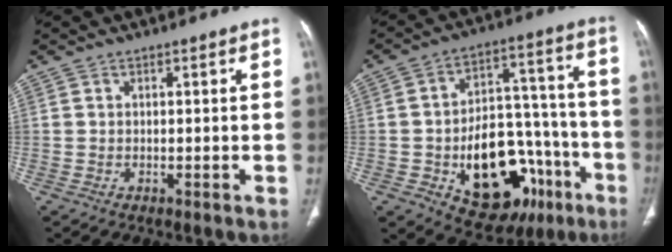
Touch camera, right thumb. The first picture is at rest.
{"total": 23.9, "force": [-9.1, 14.3, 16.8], "torque": [-0.219, 0.059, -0.114]}